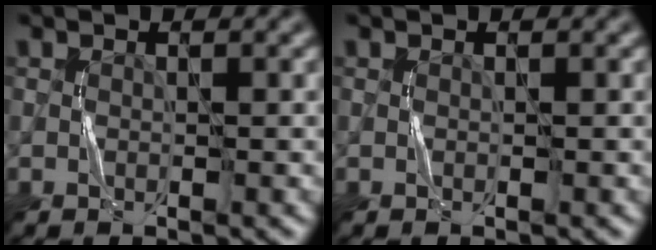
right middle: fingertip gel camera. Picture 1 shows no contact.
{"total": 0.0}